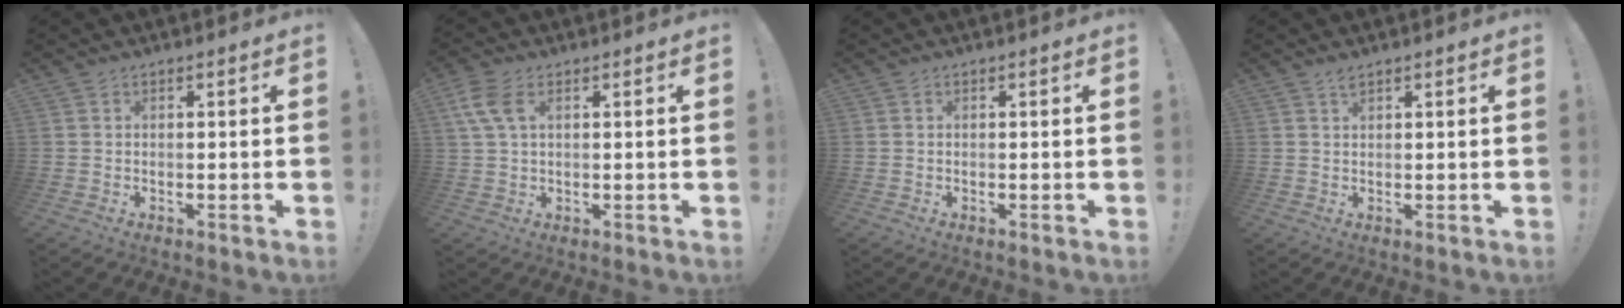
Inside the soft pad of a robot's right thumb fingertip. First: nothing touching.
{"total": 6.9, "force": [2.4, 3.9, 5.1], "torque": [-0.112, 0.004, 0.048]}
{"total": 0.0}
{"total": 1.6, "force": [1.3, 0.4, 0.7], "torque": [-0.015, 0.001, 0.023]}